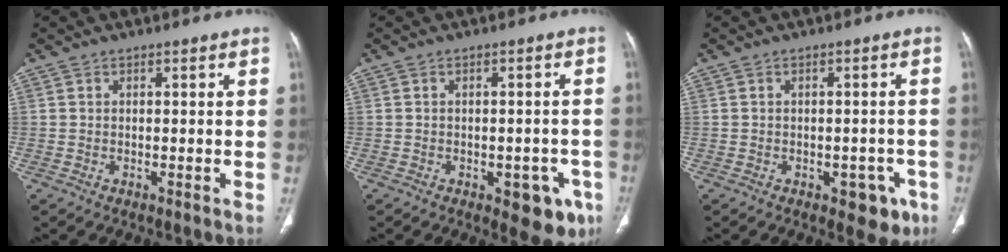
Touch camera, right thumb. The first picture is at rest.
{"total": 8.1, "force": [-3.7, 4.1, 6.0], "torque": [-0.041, 0.009, -0.040]}
{"total": 5.9, "force": [-2.8, 3.4, 3.8], "torque": [-0.019, 0.011, -0.030]}